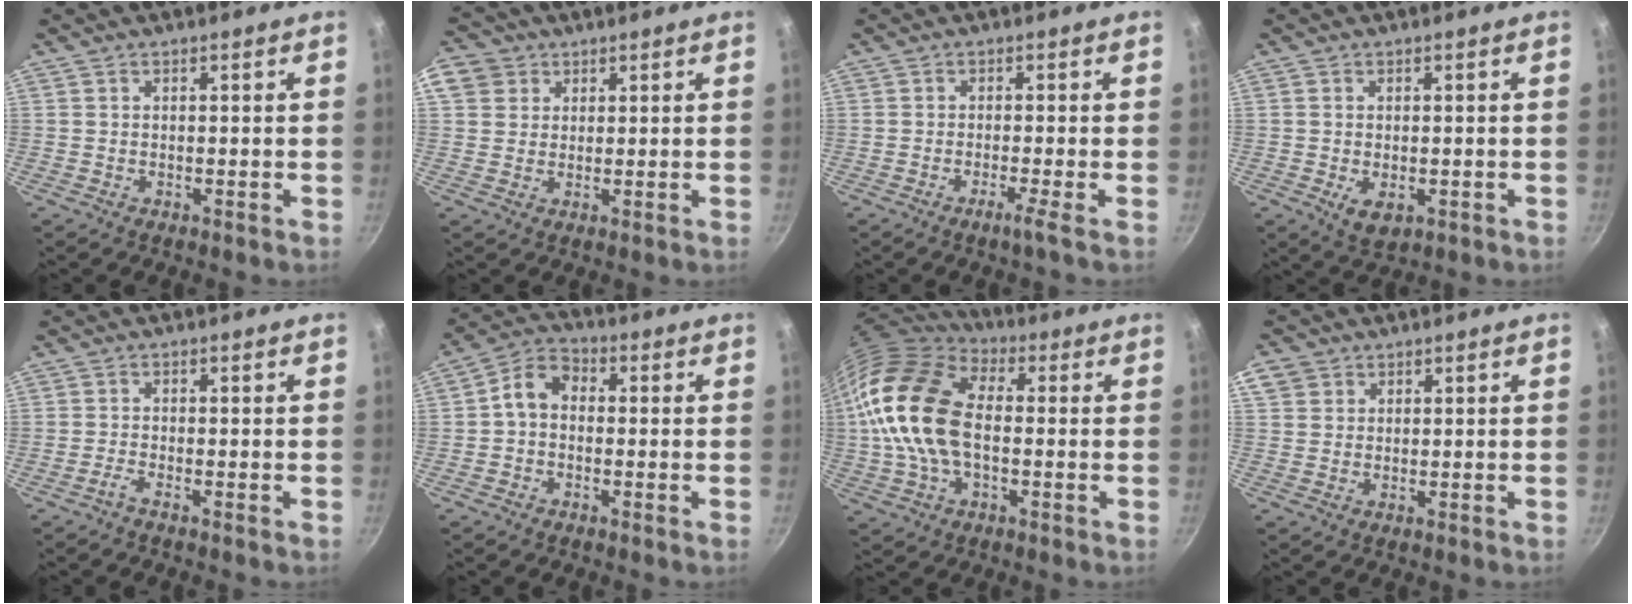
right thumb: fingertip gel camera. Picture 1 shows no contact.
{"total": 7.2, "force": [2.9, 6.2, 2.1], "torque": [-0.021, 0.007, 0.045]}
{"total": 2.3, "force": [-1.3, -0.6, 1.8], "torque": [-0.043, 0.005, -0.026]}
{"total": 4.4, "force": [-1.0, 2.8, 3.3], "torque": [-0.049, -0.011, -0.010]}
{"total": 1.2, "force": [-0.9, -0.2, 0.8], "torque": [-0.028, 0.003, -0.023]}
{"total": 6.4, "force": [-0.2, 4.8, 4.2], "torque": [-0.062, 0.022, -0.023]}
{"total": 19.7, "force": [0.3, 12.3, 15.4], "torque": [-0.291, 0.027, -0.005]}
{"total": 4.5, "force": [2.1, 3.7, 1.5], "torque": [-0.014, 0.002, 0.036]}